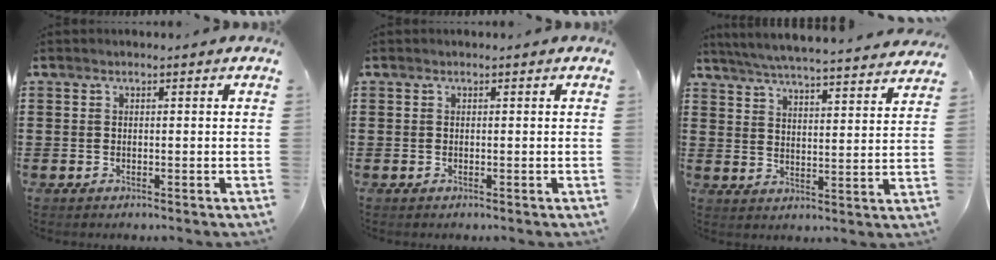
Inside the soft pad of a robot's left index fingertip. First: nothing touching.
{"total": 0.0}
{"total": 5.5, "force": [5.3, -0.5, 1.5], "torque": [-0.052, -0.040, 0.088]}